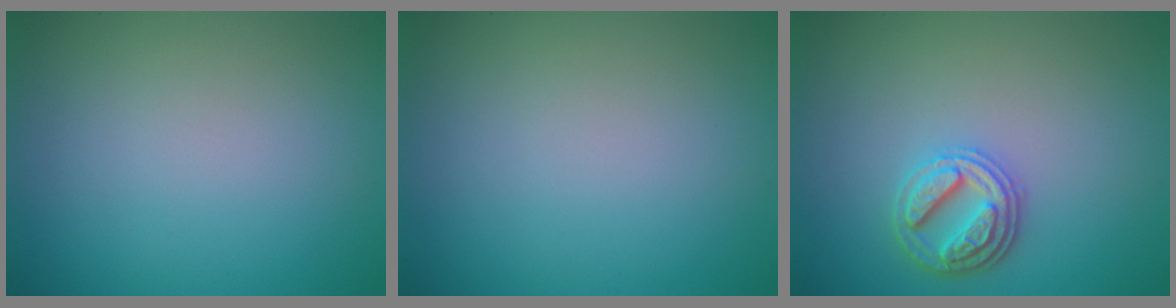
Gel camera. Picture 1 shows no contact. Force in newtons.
{"total": 0.0}
{"total": 3.3, "press": 3.1, "slide": 1.3}